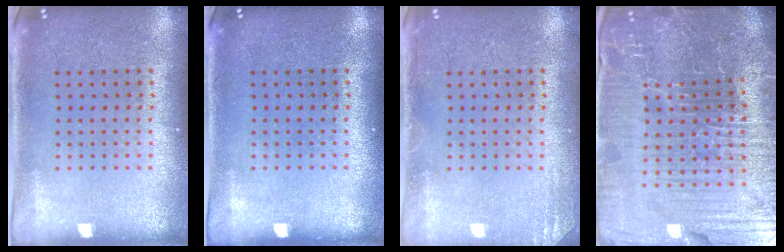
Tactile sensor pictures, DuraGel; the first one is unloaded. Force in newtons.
{"total": 0.0}
{"total": 1.5, "press": 1.4, "slide": 0.2}
{"total": 6.4, "press": 5.9, "slide": 2.5}